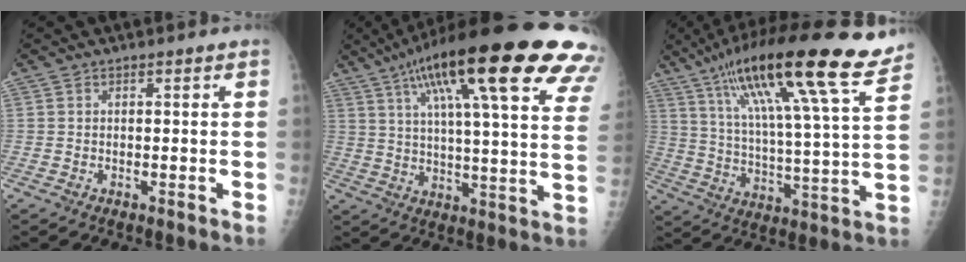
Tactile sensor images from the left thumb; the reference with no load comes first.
{"total": 31.9, "force": [17.2, 7.1, 26.0], "torque": [-0.328, -0.003, 0.245]}
{"total": 24.5, "force": [15.6, 2.9, 18.6], "torque": [-0.297, -0.035, 0.253]}